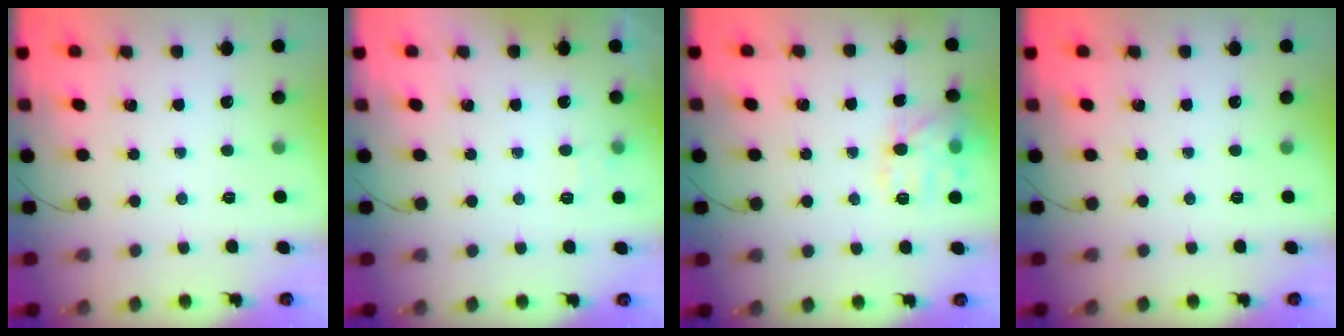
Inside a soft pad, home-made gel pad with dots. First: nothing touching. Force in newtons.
{"total": 4.0, "press": 3.5, "slide": 2.0}
{"total": 13.0, "press": 13.0, "slide": 0.1}
{"total": 0.0}